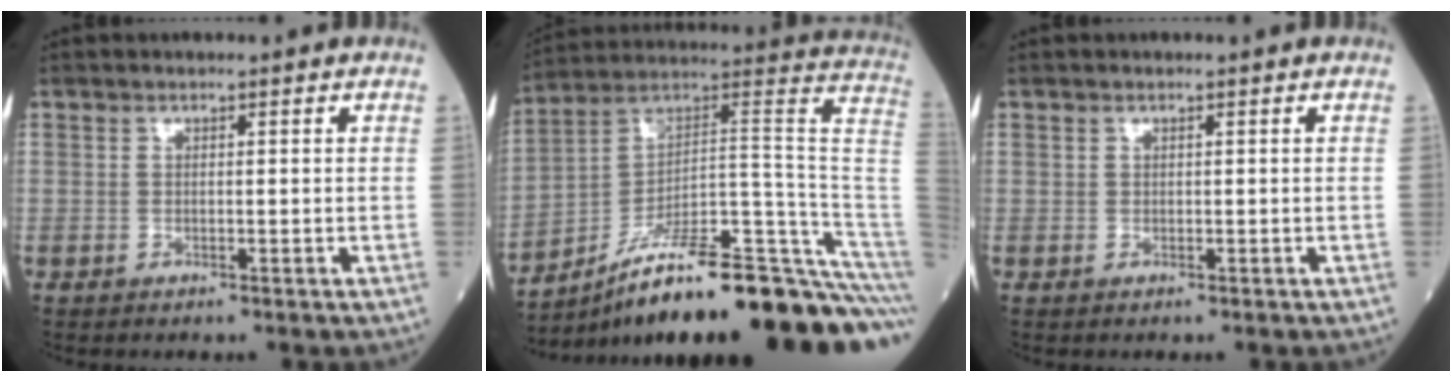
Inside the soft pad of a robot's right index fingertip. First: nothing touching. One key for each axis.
{"total": 26.1, "fx": -18.7, "fy": 0.8, "fz": 18.2, "tx": -0.154, "ty": 0.049, "tz": -0.287}
{"total": 0.0}